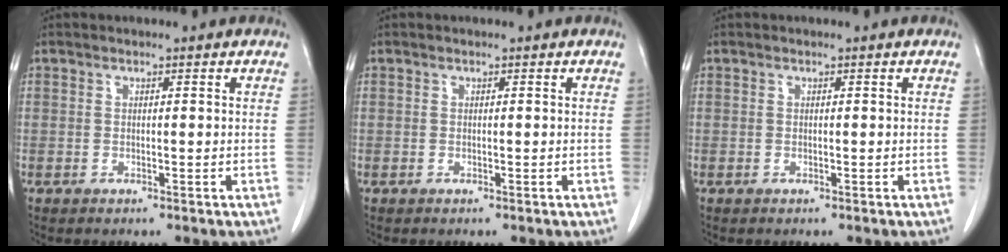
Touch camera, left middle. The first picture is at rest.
{"total": 0.0}
{"total": 0.0}